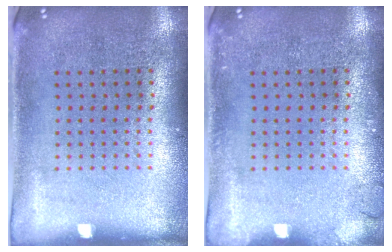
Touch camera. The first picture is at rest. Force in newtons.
{"total": 1.0, "press": 1.0, "slide": 0.1}